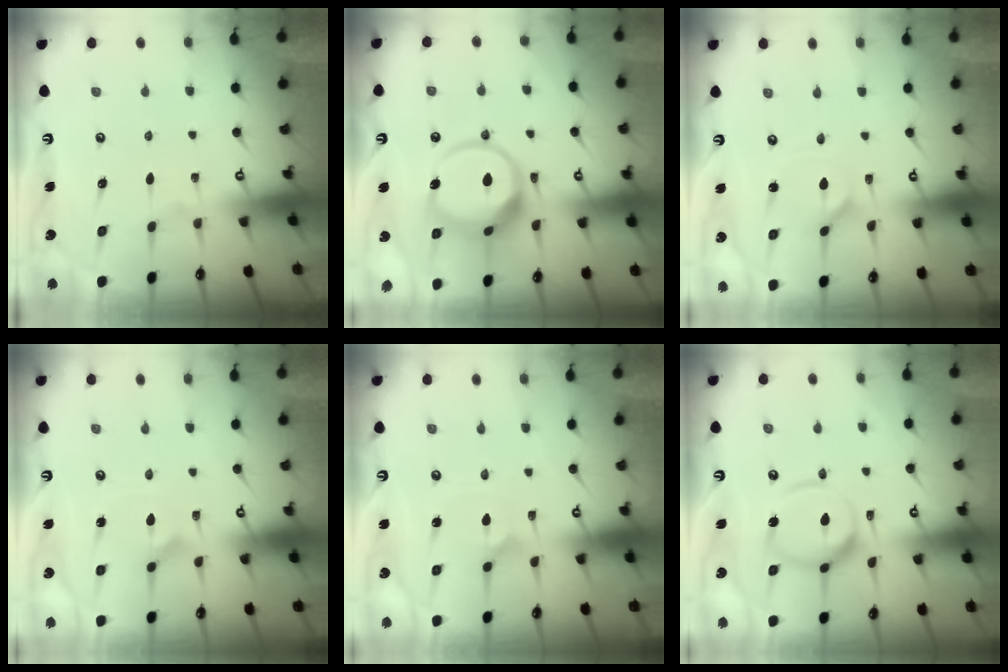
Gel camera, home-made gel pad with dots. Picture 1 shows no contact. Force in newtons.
{"total": 12.8, "press": 12.8, "slide": 1.5}
{"total": 1.8, "press": 1.8, "slide": 0.2}
{"total": 2.4, "press": 2.4, "slide": 0.2}
{"total": 2.6, "press": 2.6, "slide": 0.2}
{"total": 15.8, "press": 15.7, "slide": 1.5}